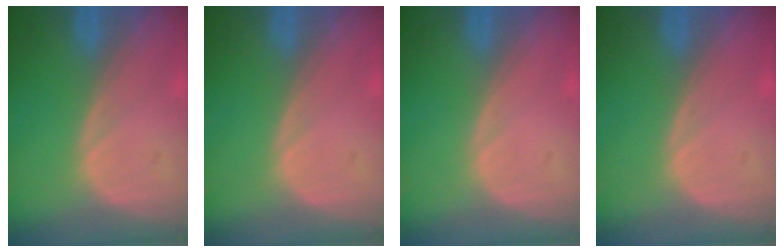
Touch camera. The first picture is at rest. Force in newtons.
{"total": 0.0}
{"total": 0.0}
{"total": 0.0}